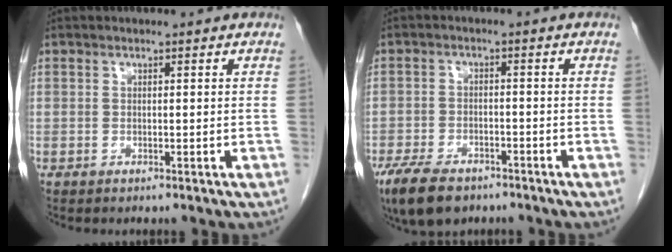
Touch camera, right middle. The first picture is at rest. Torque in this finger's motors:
{"motor_torque": [1.16, -0.98, 0.10, 0.10]}